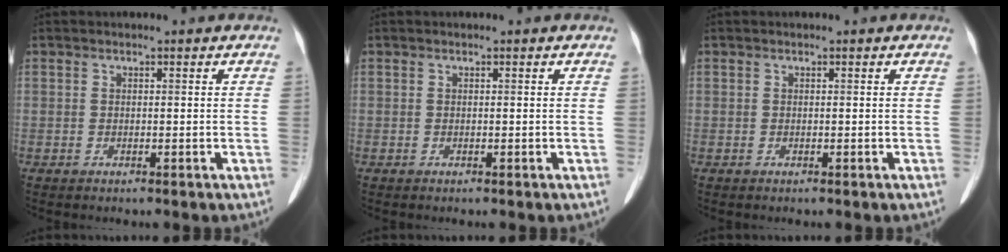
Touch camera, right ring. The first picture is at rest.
{"total": 0.0}
{"total": 0.0}